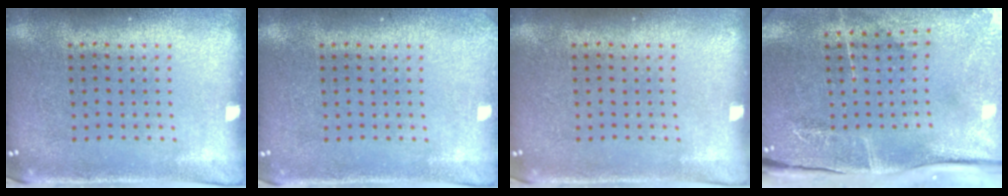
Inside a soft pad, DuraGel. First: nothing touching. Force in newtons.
{"total": 1.0, "press": 1.0, "slide": 0.1}
{"total": 0.0}
{"total": 4.9, "press": 3.9, "slide": 3.0}